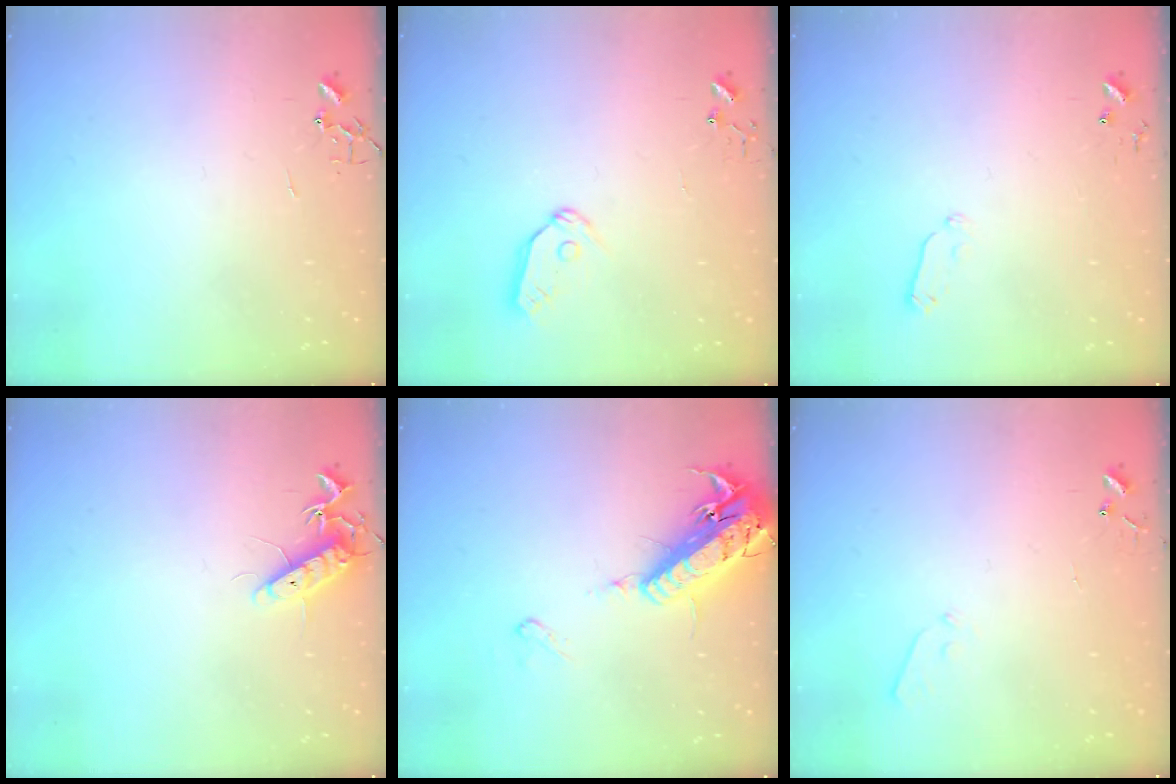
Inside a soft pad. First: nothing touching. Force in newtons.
{"total": 7.7, "press": 7.7, "slide": 0.7}
{"total": 5.1, "press": 5.0, "slide": 0.8}
{"total": 10.1, "press": 10.1, "slide": 0.9}
{"total": 18.7, "press": 18.4, "slide": 3.8}
{"total": 3.4, "press": 3.4, "slide": 0.5}